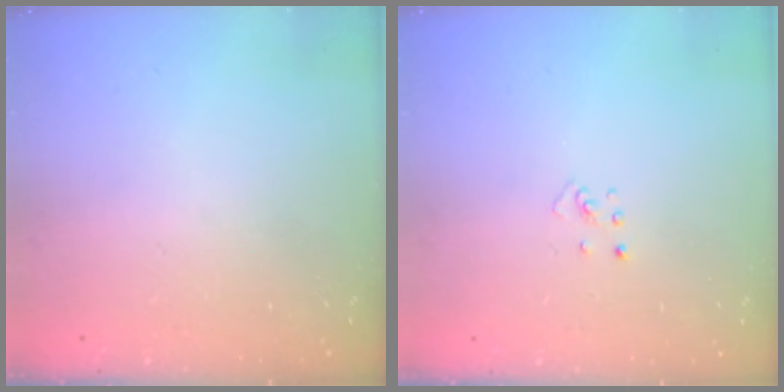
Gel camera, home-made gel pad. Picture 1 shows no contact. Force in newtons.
{"total": 2.0, "press": 2.0, "slide": 0.3}